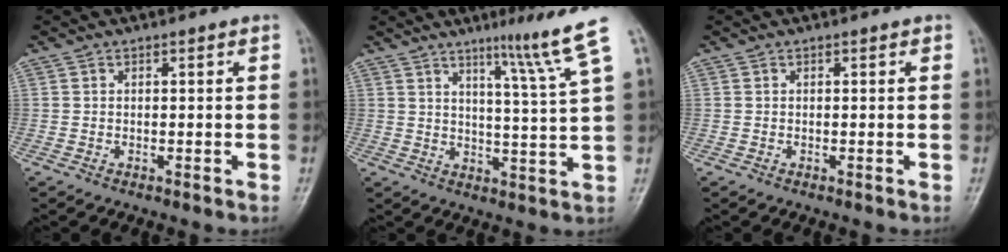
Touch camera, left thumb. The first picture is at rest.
{"total": 9.7, "force": [5.9, -1.5, 7.5], "torque": [-0.105, -0.045, 0.090]}
{"total": 0.0}